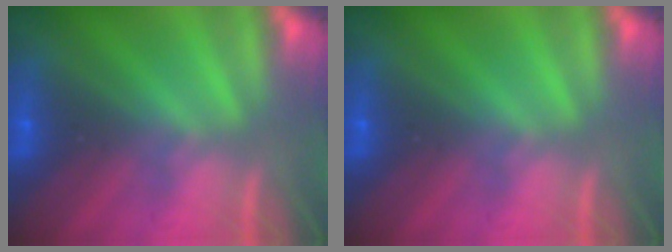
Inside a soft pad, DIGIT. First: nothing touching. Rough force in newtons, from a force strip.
{"total": 0.0}